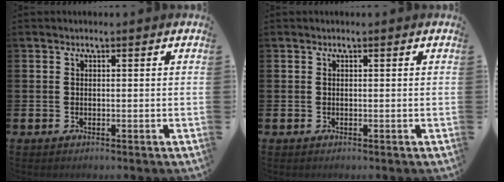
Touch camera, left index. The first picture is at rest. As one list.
[{"total": 0.0}]